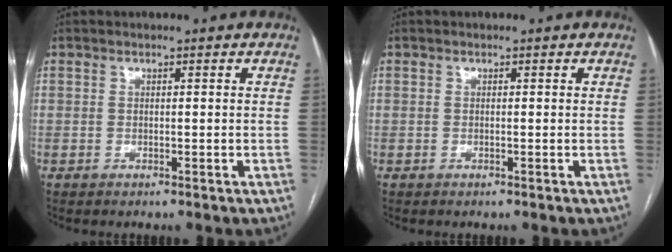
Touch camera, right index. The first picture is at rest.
{"total": 0.0}